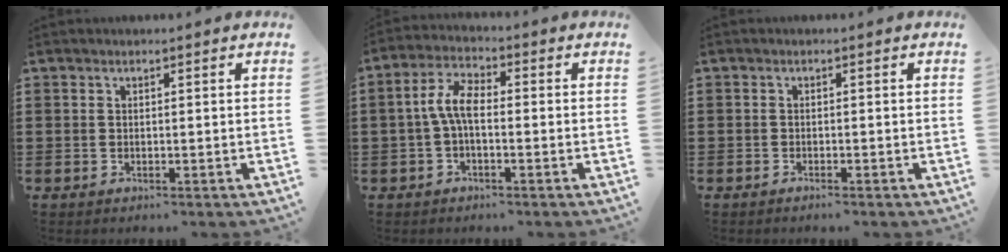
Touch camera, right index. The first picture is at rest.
{"total": 5.3, "force": [-0.6, 2.2, 4.8], "torque": [-0.108, 0.005, -0.018]}
{"total": 0.9, "force": [-0.8, -0.2, 0.2], "torque": [-0.006, -0.005, -0.016]}